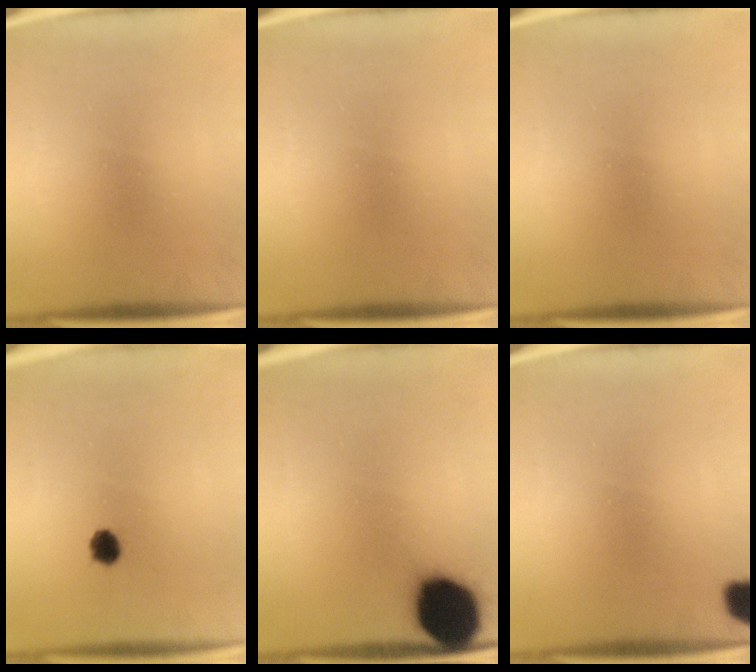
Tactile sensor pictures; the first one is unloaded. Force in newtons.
{"total": 0.0}
{"total": 0.0}
{"total": 2.9}
{"total": 18.2}
{"total": 5.0}